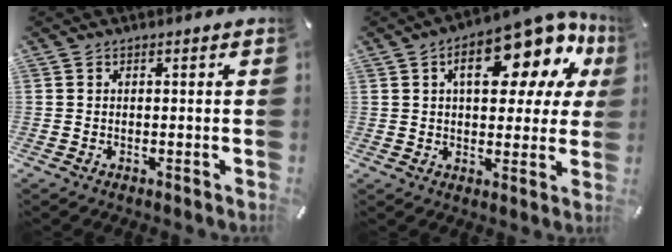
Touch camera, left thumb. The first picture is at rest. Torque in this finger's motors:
{"motor_torque": [0.36, 1.33, 1.86, -0.91, 0.48]}